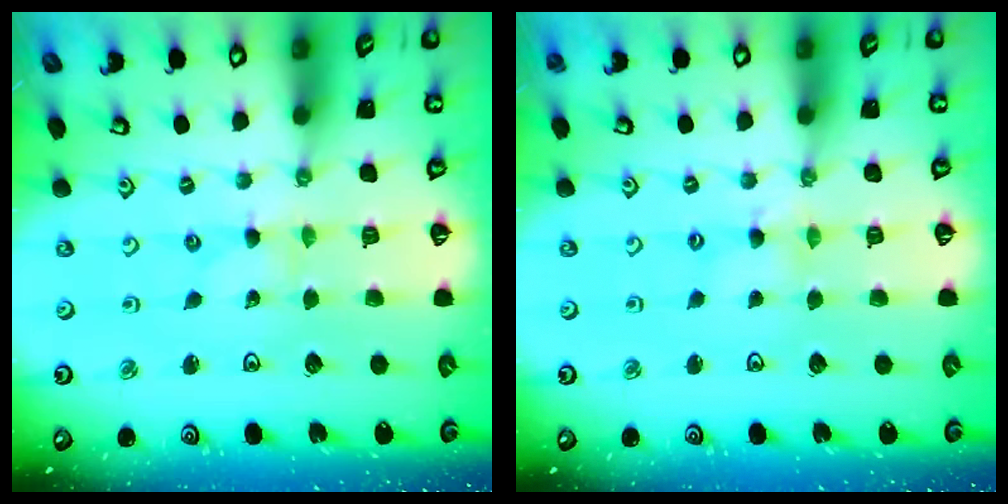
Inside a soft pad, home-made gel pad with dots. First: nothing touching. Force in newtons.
{"total": 1.2, "press": 1.2, "slide": 0.2}